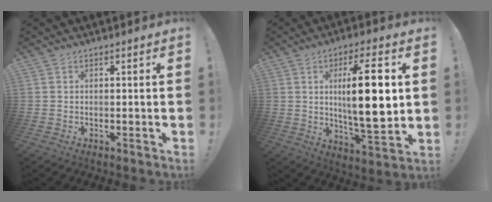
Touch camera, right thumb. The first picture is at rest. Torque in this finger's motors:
{"motor_torque": [0.46, 2.18, 0.55, 0.13, 0.09]}